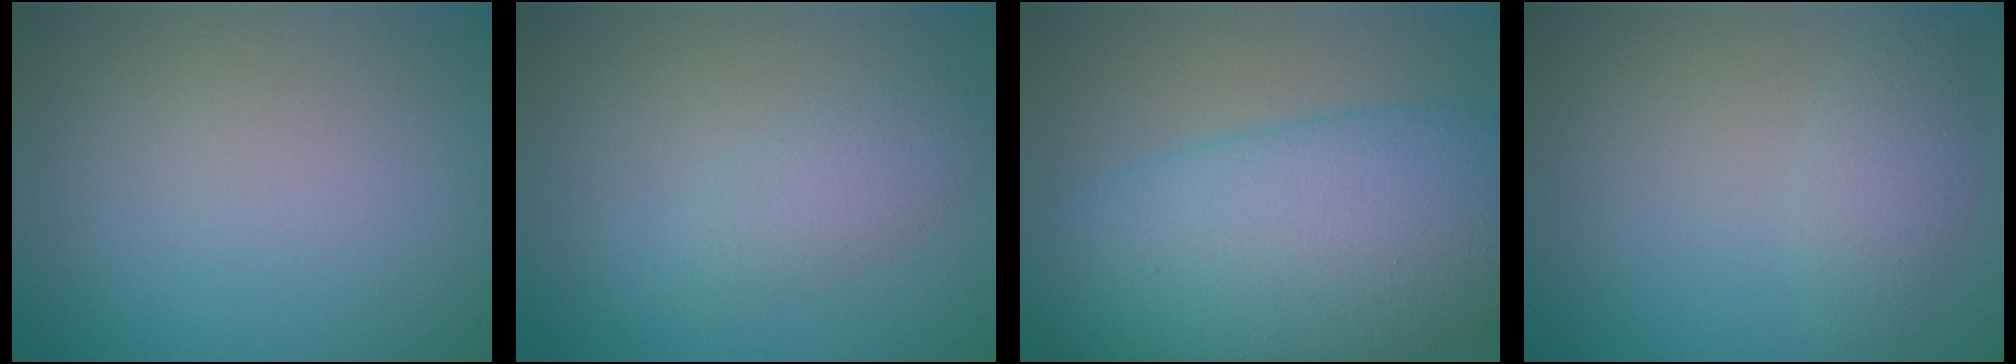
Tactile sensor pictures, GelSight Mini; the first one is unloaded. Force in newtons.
{"total": 2.2, "press": 2.2, "slide": 0.0}
{"total": 13.1, "press": 13.1, "slide": 0.2}
{"total": 2.2, "press": 2.2, "slide": 0.0}